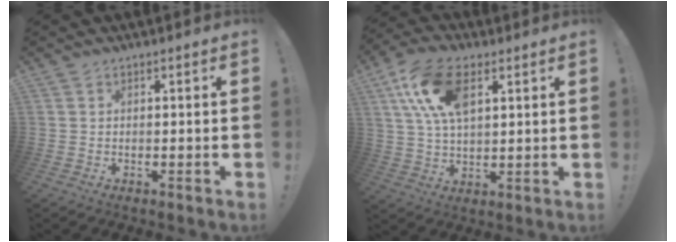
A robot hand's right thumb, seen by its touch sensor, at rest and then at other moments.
{"total": 14.7, "force": [5.8, 7.7, 11.1], "torque": [-0.220, -0.006, 0.108]}